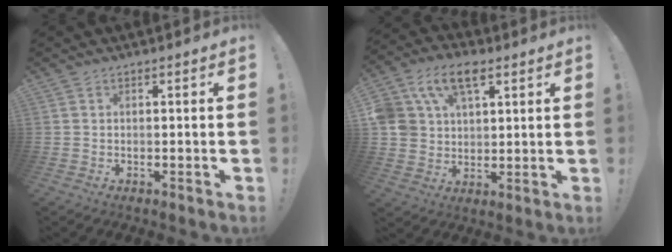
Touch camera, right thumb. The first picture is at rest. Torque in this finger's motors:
{"motor_torque": [1.41, 2.12, 0.90, -0.08, 0.07]}